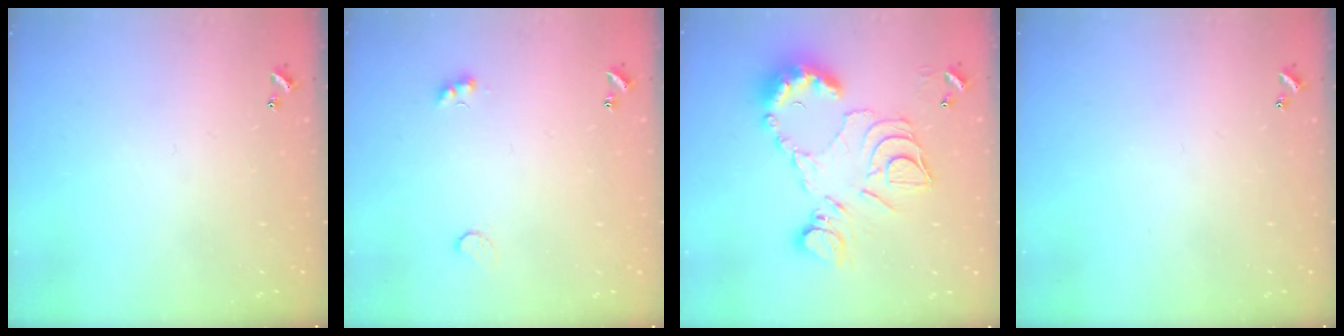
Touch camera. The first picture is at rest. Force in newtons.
{"total": 4.5, "press": 4.4, "slide": 0.8}
{"total": 15.7, "press": 15.7, "slide": 0.8}
{"total": 0.0}